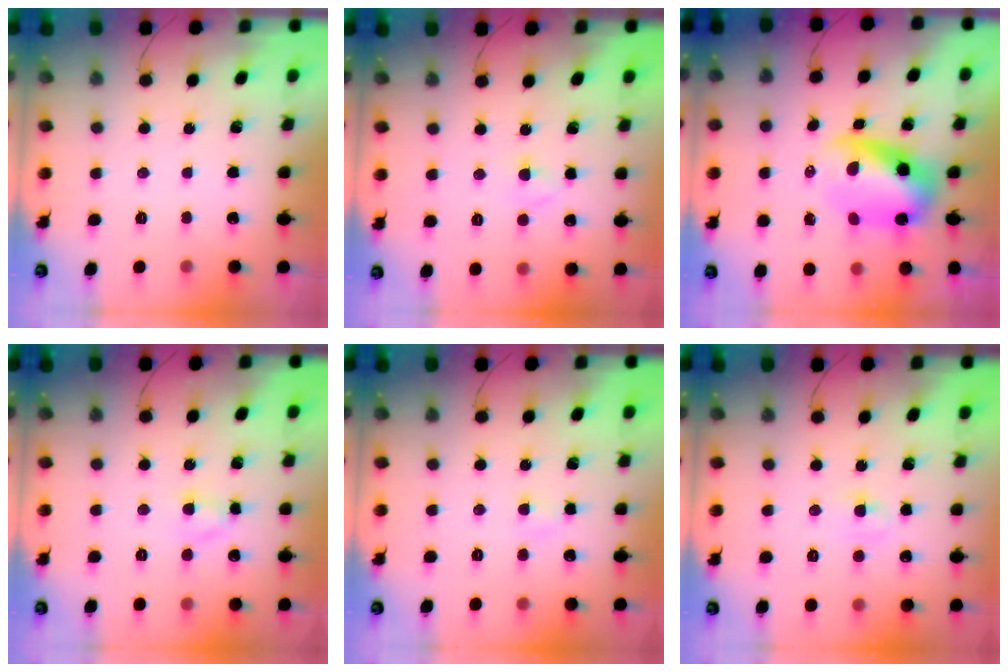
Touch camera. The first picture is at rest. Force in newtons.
{"total": 2.1, "press": 1.9, "slide": 0.9}
{"total": 8.1, "press": 7.9, "slide": 2.0}
{"total": 2.9, "press": 2.7, "slide": 1.2}
{"total": 2.2, "press": 2.0, "slide": 0.8}
{"total": 3.2, "press": 3.0, "slide": 1.0}